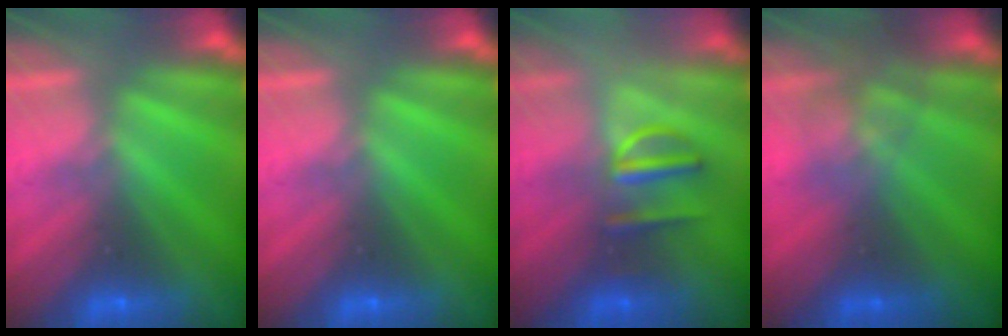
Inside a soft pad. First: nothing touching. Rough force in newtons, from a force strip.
{"total": 0.0}
{"total": 2.9}
{"total": 2.5}